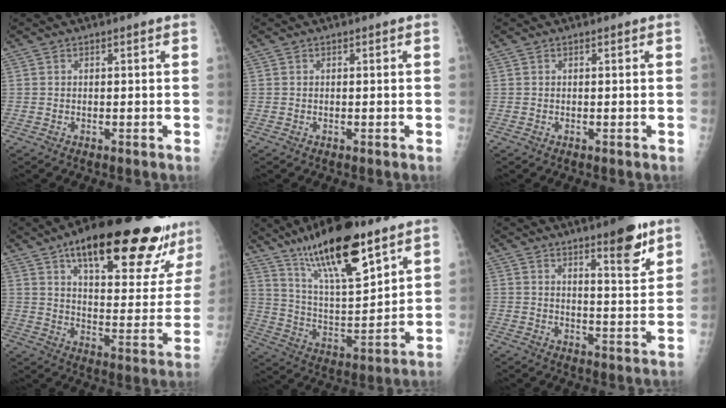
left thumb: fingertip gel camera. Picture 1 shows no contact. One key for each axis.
{"total": 0.0}
{"total": 0.0}
{"total": 28.3, "fx": 18.6, "fy": 8.2, "fz": 19.6, "tx": -0.239, "ty": -0.056, "tz": 0.263}
{"total": 20.5, "fx": 13.4, "fy": 5.7, "fz": 14.4, "tx": -0.225, "ty": -0.060, "tz": 0.242}
{"total": 9.1, "fx": 5.9, "fy": 1.8, "fz": 6.7, "tx": -0.078, "ty": -0.041, "tz": 0.084}